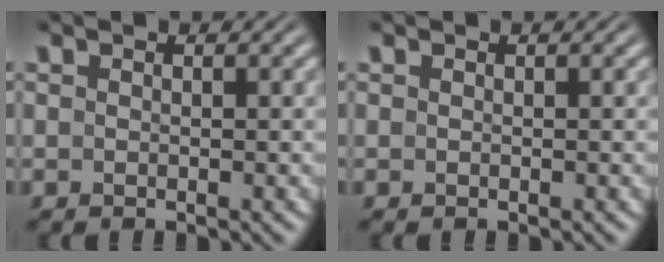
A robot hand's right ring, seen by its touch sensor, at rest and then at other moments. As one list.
[{"total": 0.0}]